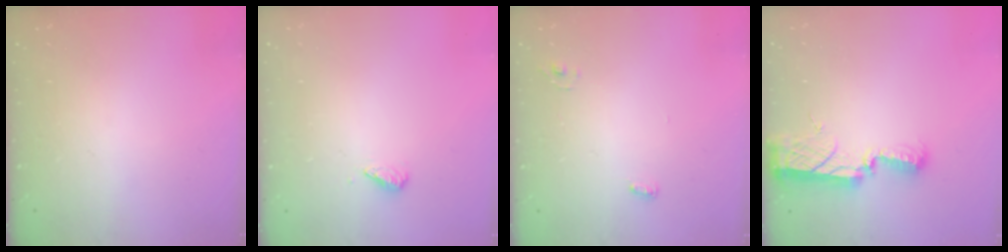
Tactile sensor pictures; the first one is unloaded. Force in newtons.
{"total": 3.0, "press": 2.9, "slide": 0.6}
{"total": 4.1, "press": 3.5, "slide": 2.2}
{"total": 9.0, "press": 8.9, "slide": 0.8}